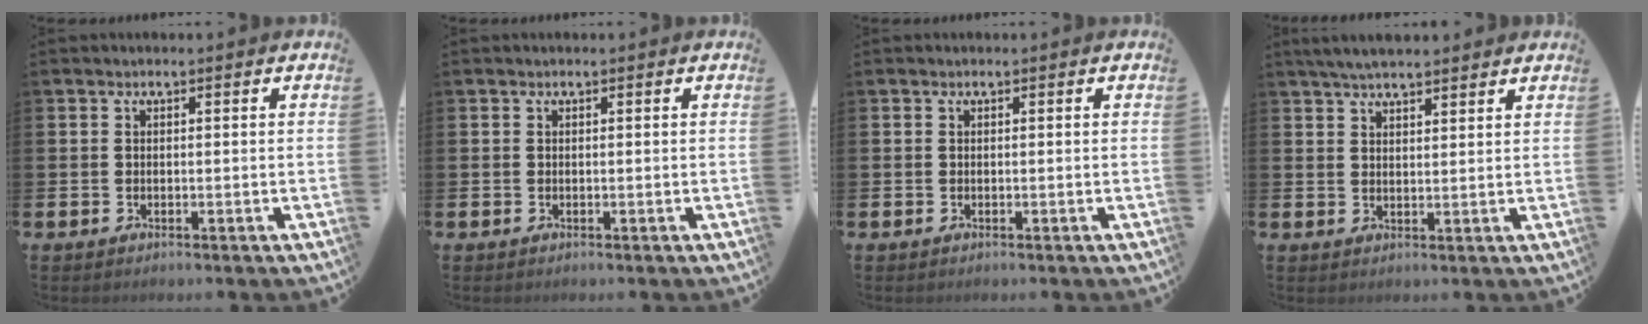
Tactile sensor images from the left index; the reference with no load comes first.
{"total": 0.0}
{"total": 0.0}
{"total": 4.2, "force": [4.0, 0.6, 1.4], "torque": [-0.029, -0.009, 0.071]}